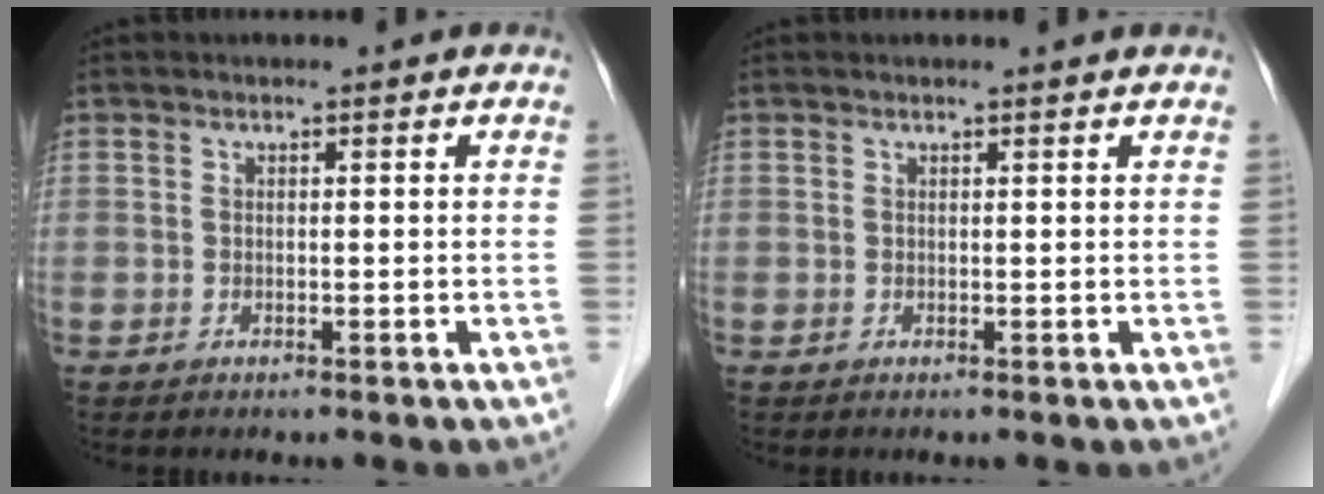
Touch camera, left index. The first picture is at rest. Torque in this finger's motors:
{"motor_torque": [0.38, -0.15, 0.06, 0.01]}